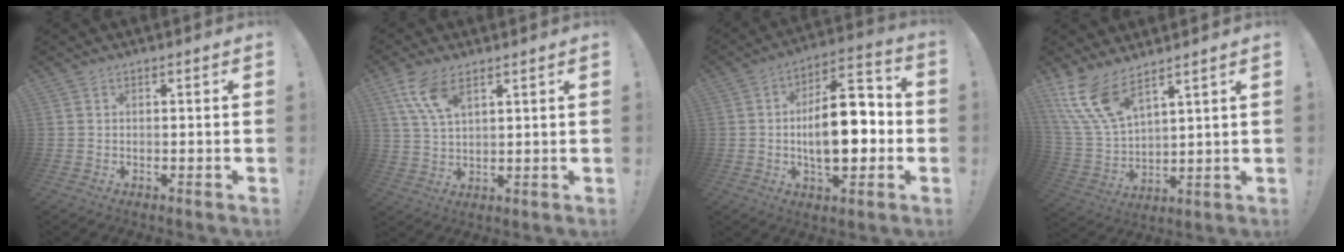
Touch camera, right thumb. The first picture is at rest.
{"total": 8.9, "force": [5.2, 3.7, 6.2], "torque": [-0.130, -0.015, 0.098]}
{"total": 17.1, "force": [-1.8, 8.5, 14.8], "torque": [-0.231, 0.009, -0.033]}
{"total": 12.4, "force": [9.0, 4.2, 7.4], "torque": [-0.170, -0.054, 0.174]}